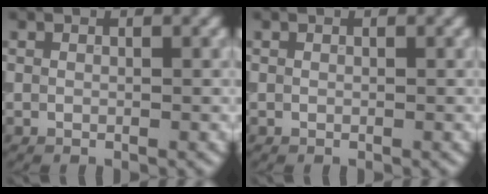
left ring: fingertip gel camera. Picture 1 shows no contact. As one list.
[{"total": 0.0}]